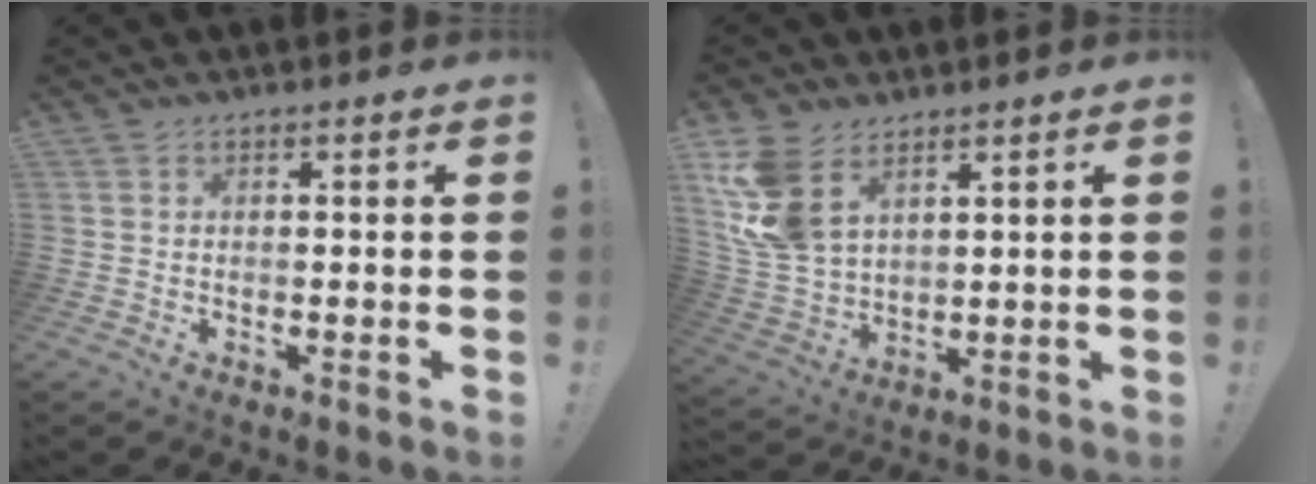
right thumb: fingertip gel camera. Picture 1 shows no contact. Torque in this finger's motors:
{"motor_torque": [1.84, 1.96, 1.27, 0.68, 0.11]}